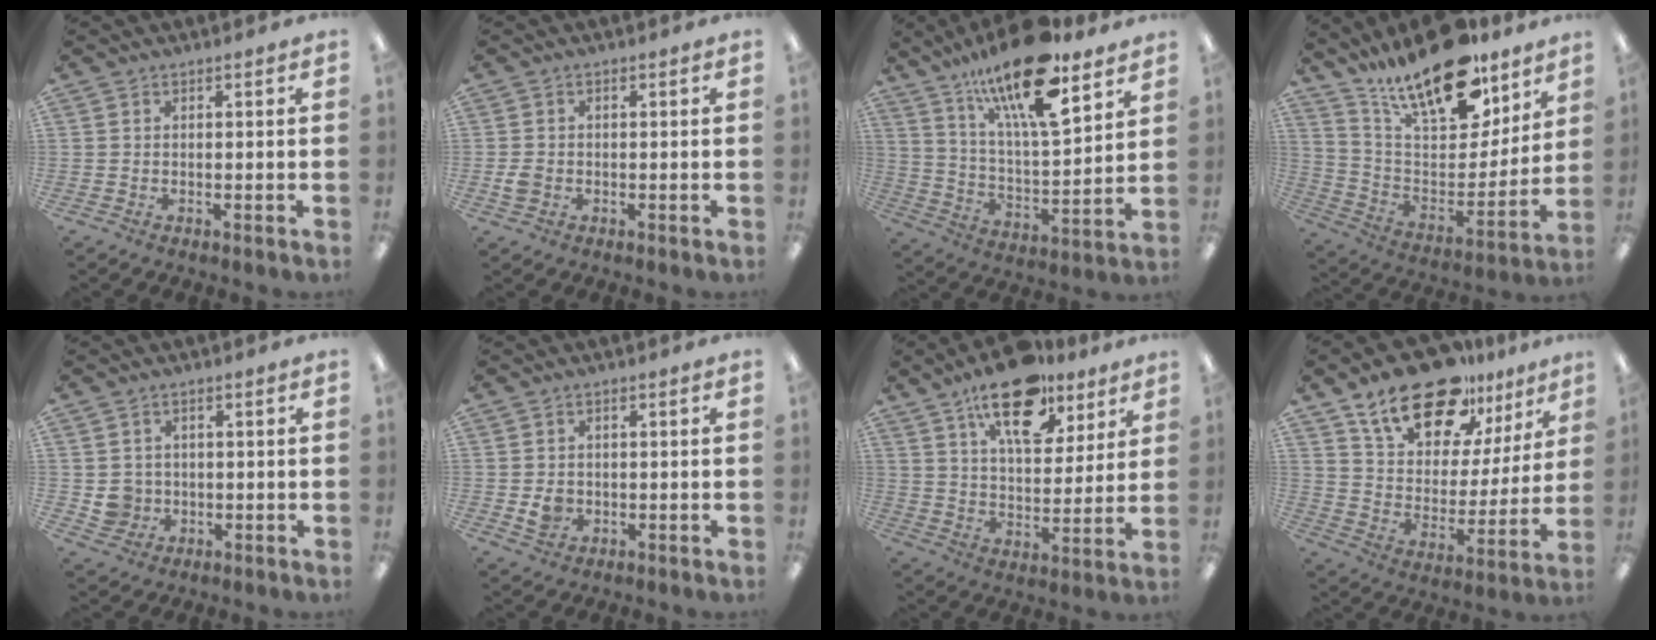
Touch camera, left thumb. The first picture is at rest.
{"total": 2.4, "force": [-0.5, 1.9, 1.3], "torque": [-0.014, 0.001, -0.012]}
{"total": 21.1, "force": [14.6, 6.3, 13.9], "torque": [-0.238, -0.084, 0.244]}
{"total": 21.9, "force": [17.1, 8.1, 11.0], "torque": [-0.185, -0.112, 0.299]}
{"total": 4.3, "force": [0.0, 4.2, 0.7], "torque": [-0.006, 0.004, 0.003]}
{"total": 3.5, "force": [-0.4, 3.0, 1.7], "torque": [-0.021, -0.003, -0.010]}
{"total": 17.9, "force": [11.7, 8.3, 10.7], "torque": [-0.164, -0.052, 0.198]}
{"total": 20.3, "force": [15.5, 9.4, 9.1], "torque": [-0.156, -0.100, 0.272]}